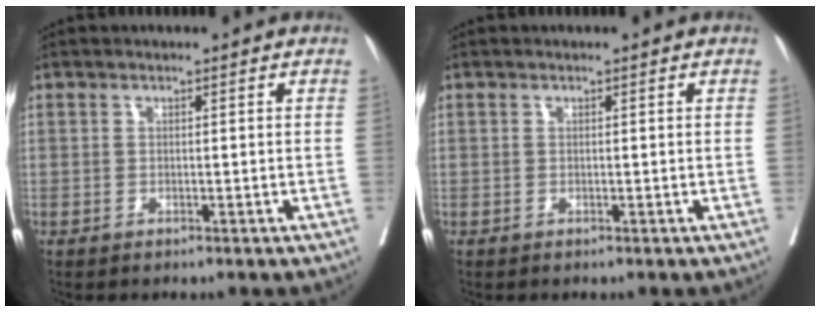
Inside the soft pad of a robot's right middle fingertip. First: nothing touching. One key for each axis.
{"total": 0.0}